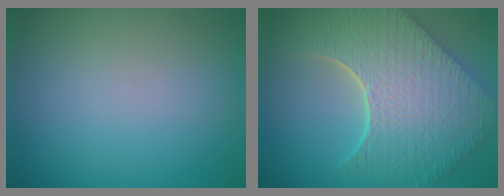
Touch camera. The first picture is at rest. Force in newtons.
{"total": 9.8, "press": 7.2, "slide": 6.6}